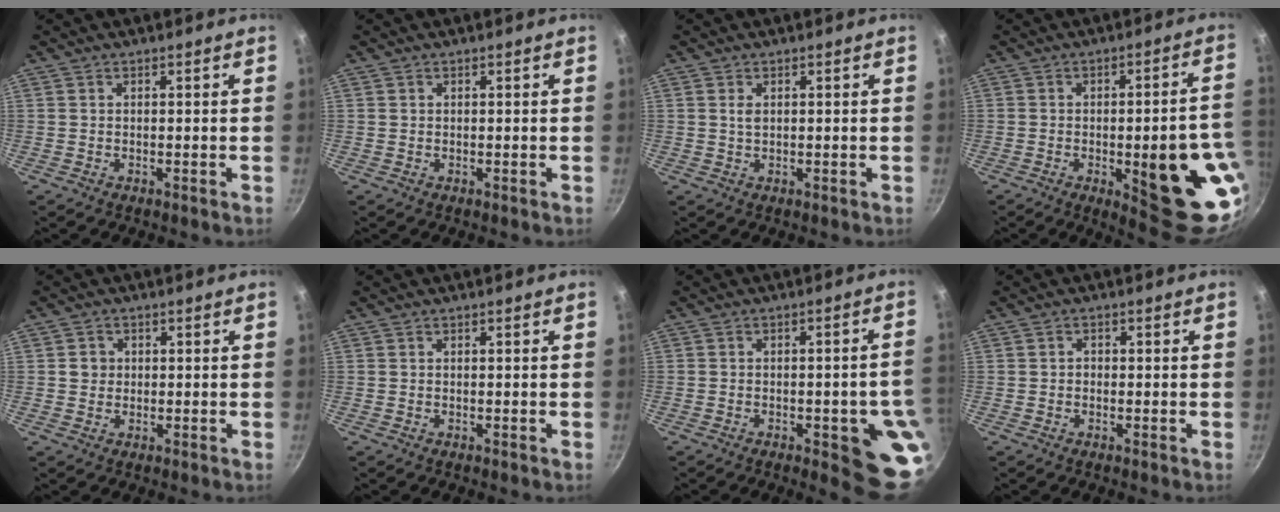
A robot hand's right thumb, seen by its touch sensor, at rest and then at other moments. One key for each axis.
{"total": 0.0}
{"total": 1.4, "fx": 0.4, "fy": 0.8, "fz": 1.1, "tx": -0.020, "ty": -0.001, "tz": 0.008}
{"total": 21.5, "fx": -5.1, "fy": 7.2, "fz": 19.7, "tx": -0.191, "ty": 0.009, "tz": -0.057}
{"total": 2.4, "fx": 0.2, "fy": 2.3, "fz": 0.7, "tx": 0.002, "ty": 0.006, "tz": 0.001}
{"total": 0.0}
{"total": 11.6, "fx": -3.3, "fy": 3.9, "fz": 10.4, "tx": -0.086, "ty": 0.011, "tz": -0.040}
{"total": 1.0, "fx": -0.2, "fy": 0.9, "fz": 0.5, "tx": -0.007, "ty": 0.005, "tz": -0.004}